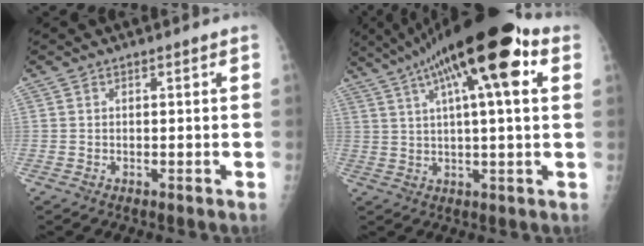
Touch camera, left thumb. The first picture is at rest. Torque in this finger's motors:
{"motor_torque": [1.34, 0.55, 2.06, -0.71, 0.43]}